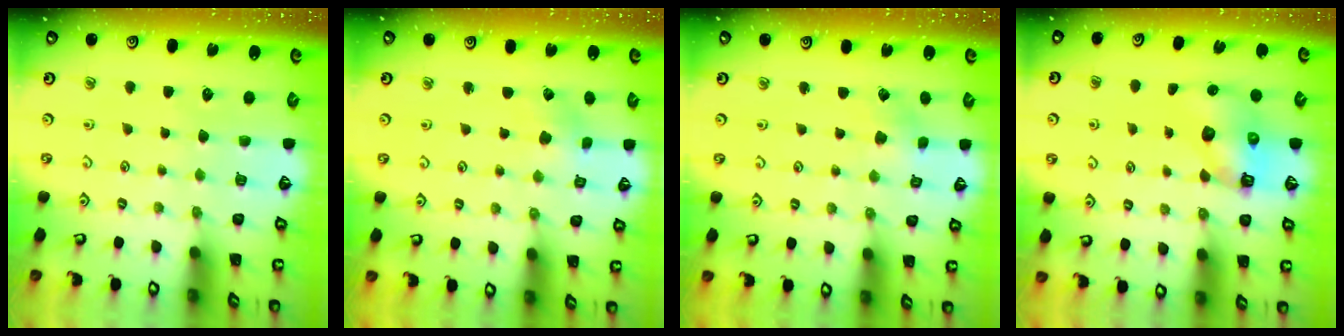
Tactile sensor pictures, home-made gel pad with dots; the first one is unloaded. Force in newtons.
{"total": 2.2, "press": 2.2, "slide": 0.4}
{"total": 1.7, "press": 1.7, "slide": 0.1}
{"total": 6.9, "press": 6.8, "slide": 1.0}